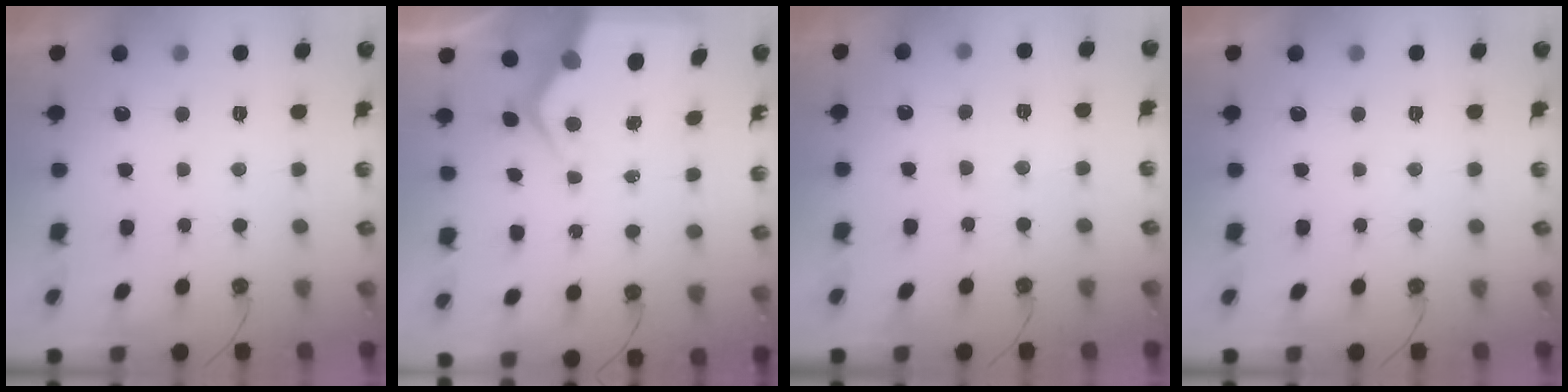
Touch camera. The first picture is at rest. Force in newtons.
{"total": 8.6, "press": 8.5, "slide": 1.3}
{"total": 7.4, "press": 7.4, "slide": 0.8}
{"total": 0.0}